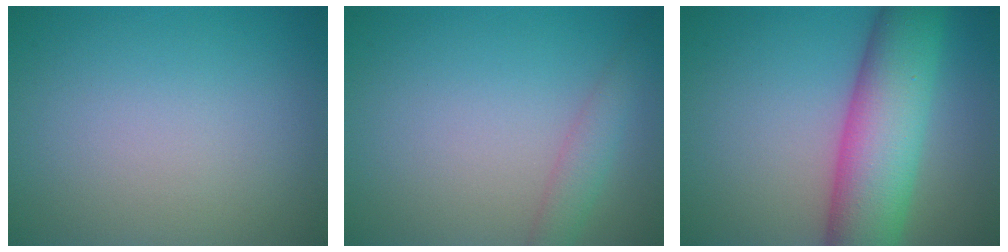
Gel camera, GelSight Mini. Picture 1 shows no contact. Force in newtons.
{"total": 2.1, "press": 2.1, "slide": 0.1}
{"total": 9.9, "press": 9.8, "slide": 0.4}